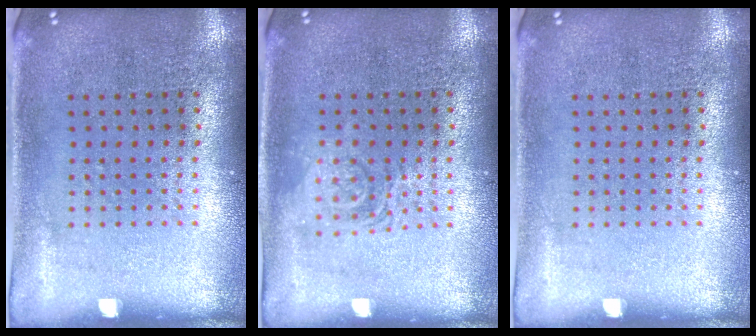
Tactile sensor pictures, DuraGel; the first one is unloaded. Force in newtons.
{"total": 1.1, "press": 1.1, "slide": 0.2}
{"total": 0.0}